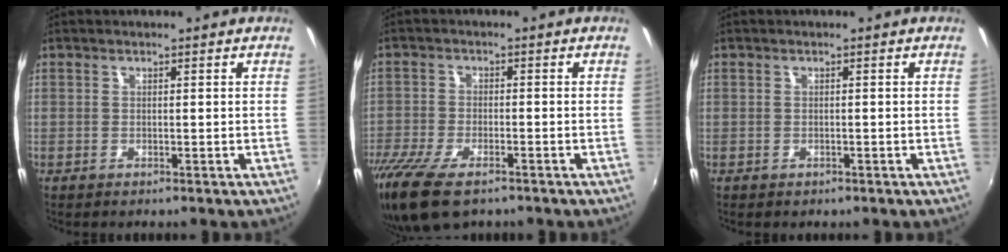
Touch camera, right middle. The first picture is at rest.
{"total": 11.5, "force": [-8.1, 4.4, 6.9], "torque": [-0.170, -0.042, -0.152]}
{"total": 0.8, "force": [-0.4, 0.7, 0.1], "torque": [-0.002, -0.004, -0.004]}